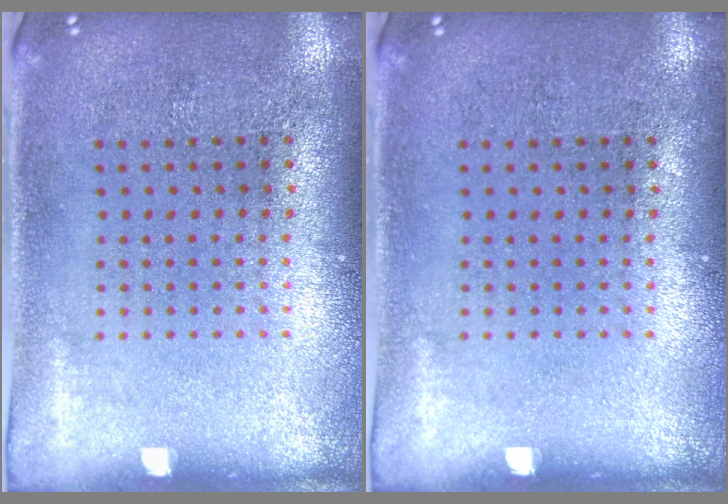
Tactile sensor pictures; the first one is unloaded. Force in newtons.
{"total": 0.0}